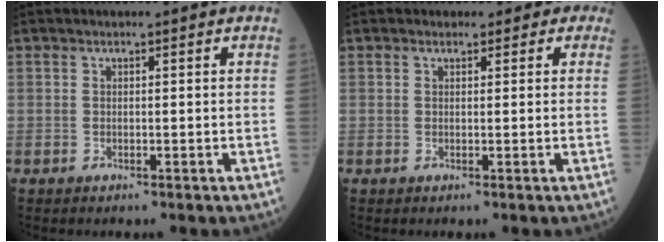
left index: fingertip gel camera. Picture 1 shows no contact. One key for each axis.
{"total": 2.7, "fx": 2.0, "fy": 1.8, "fz": 0.5, "tx": 0.007, "ty": -0.004, "tz": 0.005}